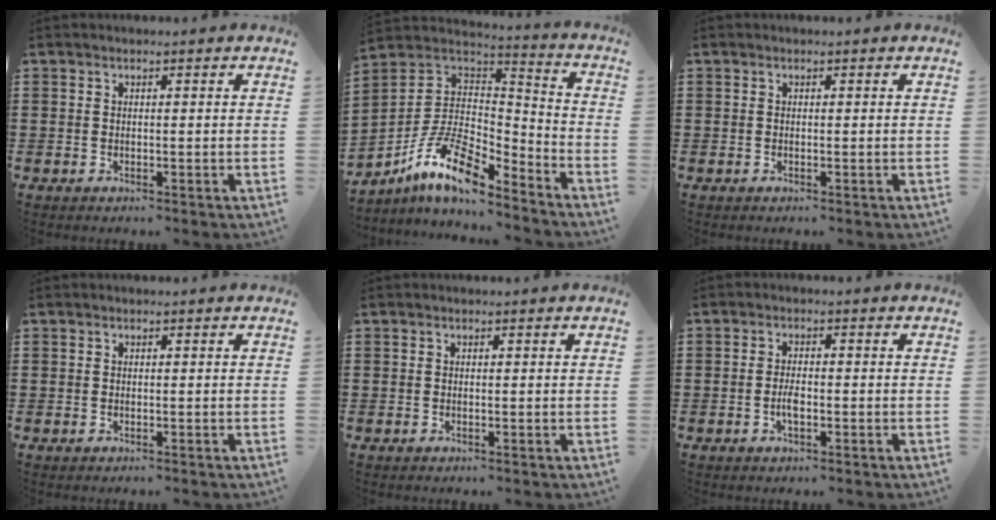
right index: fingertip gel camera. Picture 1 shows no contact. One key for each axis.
{"total": 12.8, "fx": -8.2, "fy": 4.7, "fz": 8.6, "tx": -0.184, "ty": 0.009, "tz": -0.160}
{"total": 0.0}
{"total": 0.0}
{"total": 0.0}
{"total": 2.6, "fx": -0.8, "fy": 0.7, "fz": 2.4, "tx": -0.050, "ty": -0.002, "tz": -0.017}